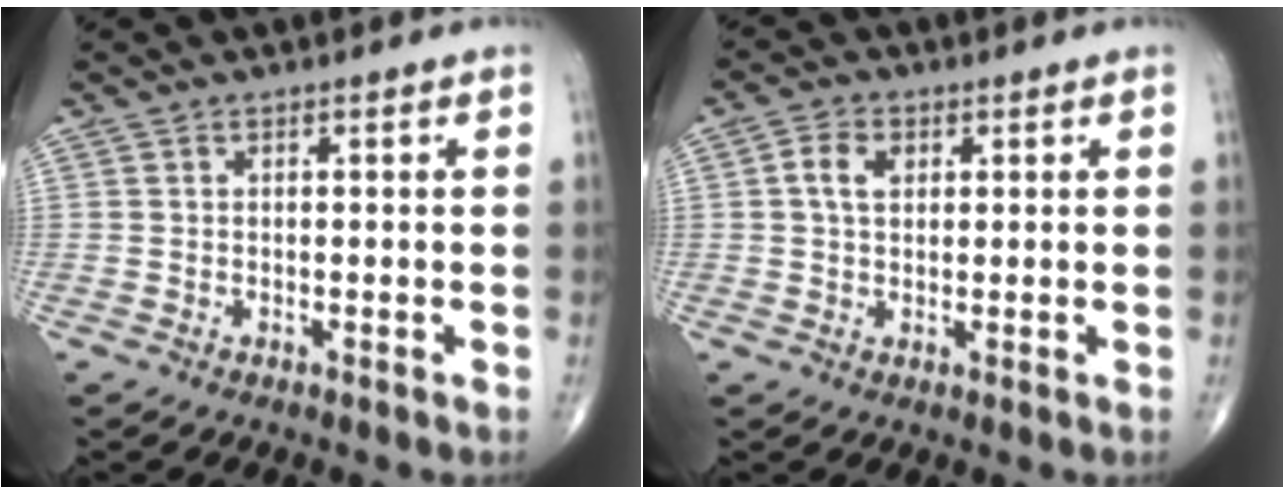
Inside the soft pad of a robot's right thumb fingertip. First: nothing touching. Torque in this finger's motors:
{"motor_torque": [0.10, 0.11, -0.05, 0.02, 0.02]}